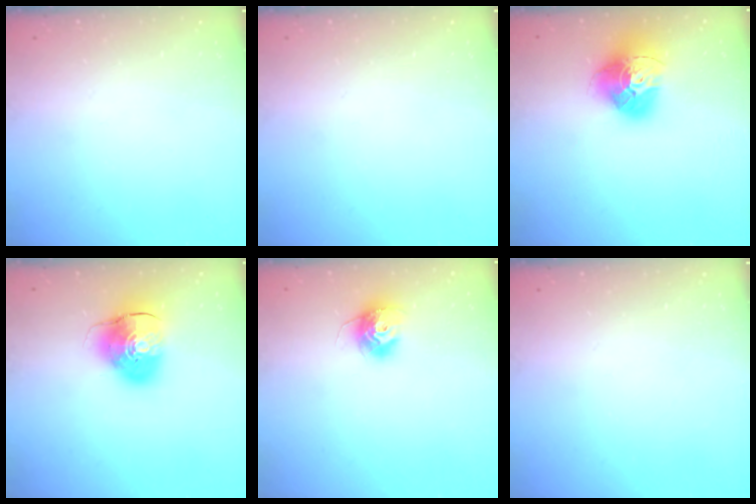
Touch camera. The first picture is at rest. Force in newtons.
{"total": 0.0}
{"total": 17.4, "press": 17.3, "slide": 1.7}
{"total": 10.7, "press": 10.6, "slide": 1.8}
{"total": 11.0, "press": 11.0, "slide": 0.8}
{"total": 0.0}